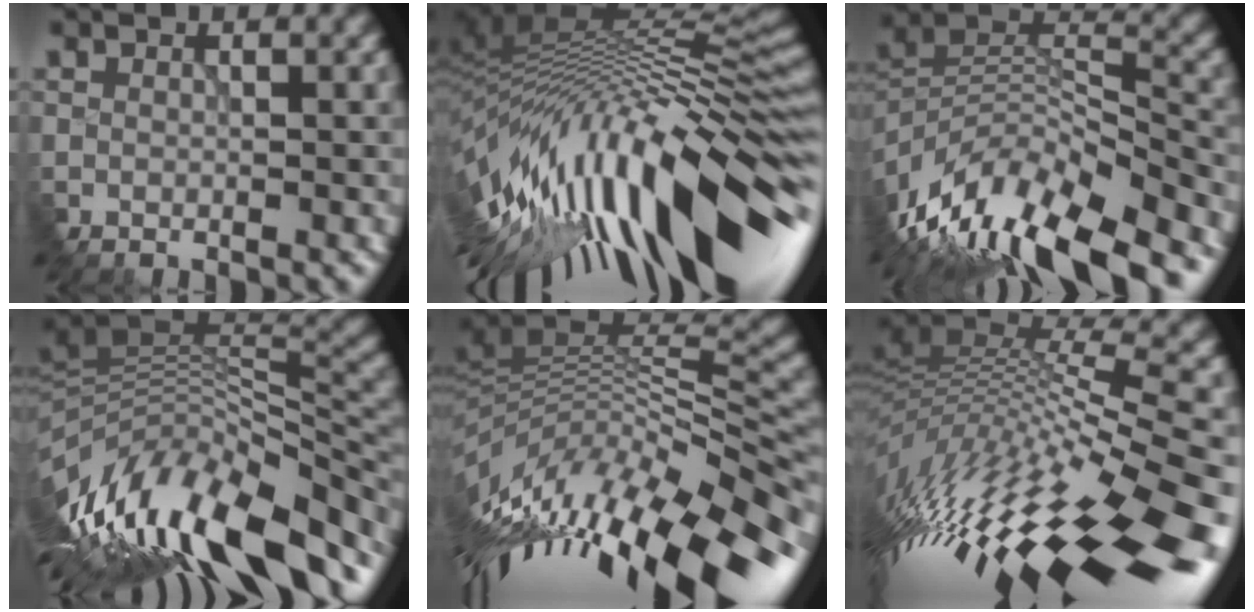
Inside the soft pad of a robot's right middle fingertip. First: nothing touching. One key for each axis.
{"total": 14.4, "fx": -1.9, "fy": 4.8, "fz": 13.4, "tx": -0.243, "ty": 0.007, "tz": -0.034}
{"total": 11.8, "fx": -7.4, "fy": 4.0, "fz": 8.3, "tx": -0.188, "ty": 0.014, "tz": -0.130}
{"total": 13.7, "fx": -4.5, "fy": 5.1, "fz": 11.9, "tx": -0.238, "ty": 0.005, "tz": -0.083}
{"total": 13.6, "fx": -5.6, "fy": 4.9, "fz": 11.4, "tx": -0.226, "ty": 0.015, "tz": -0.096}
{"total": 14.4, "fx": -3.1, "fy": 4.4, "fz": 13.4, "tx": -0.235, "ty": -0.013, "tz": -0.037}